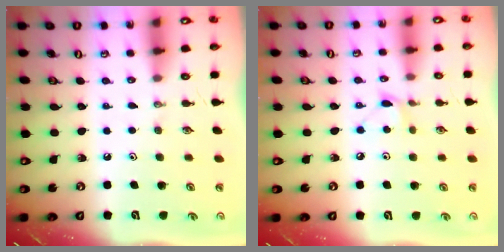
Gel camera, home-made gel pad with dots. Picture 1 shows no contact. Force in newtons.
{"total": 4.3, "press": 4.3, "slide": 0.5}